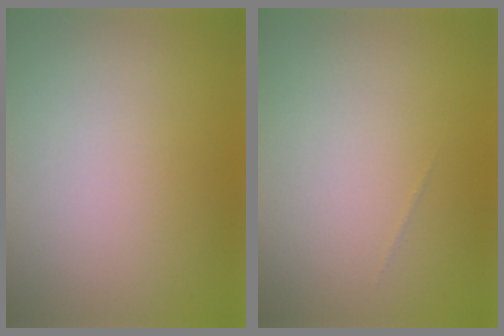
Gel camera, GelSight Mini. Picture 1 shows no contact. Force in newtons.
{"total": 0.0}